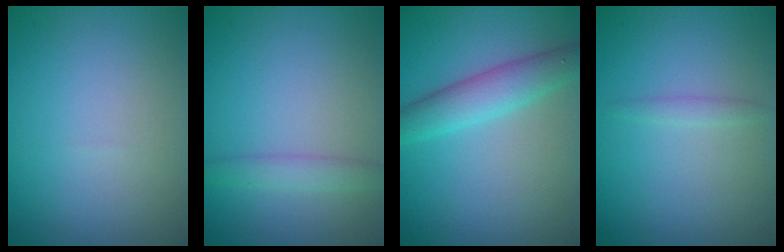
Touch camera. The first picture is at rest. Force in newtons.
{"total": 1.8, "press": 1.8, "slide": 0.1}
{"total": 3.7, "press": 3.7, "slide": 0.1}
{"total": 0.8, "press": 0.8, "slide": 0.1}